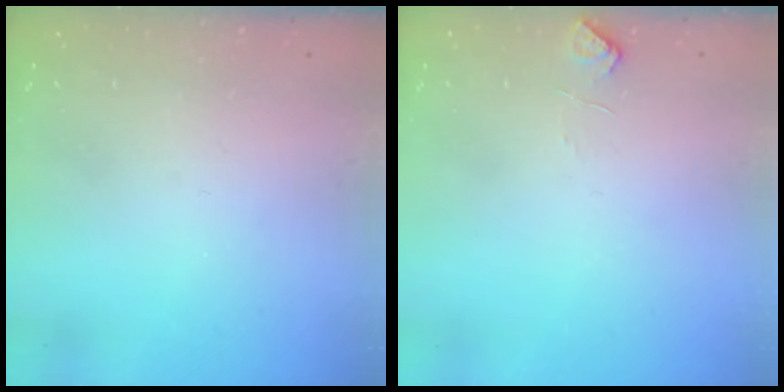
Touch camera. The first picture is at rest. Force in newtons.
{"total": 2.9, "press": 2.8, "slide": 0.6}